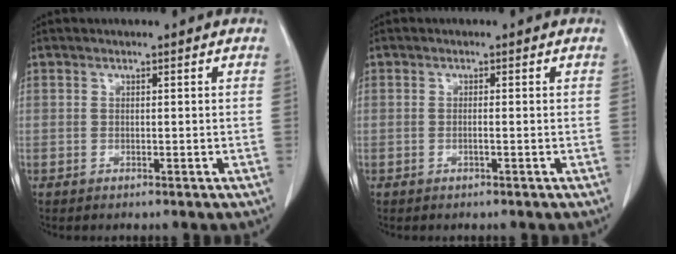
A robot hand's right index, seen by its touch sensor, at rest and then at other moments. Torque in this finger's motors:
{"motor_torque": [-0.22, 0.12, -0.08, -0.01]}